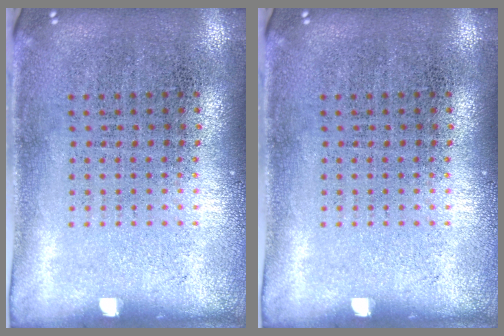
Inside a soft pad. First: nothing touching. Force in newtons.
{"total": 0.0}